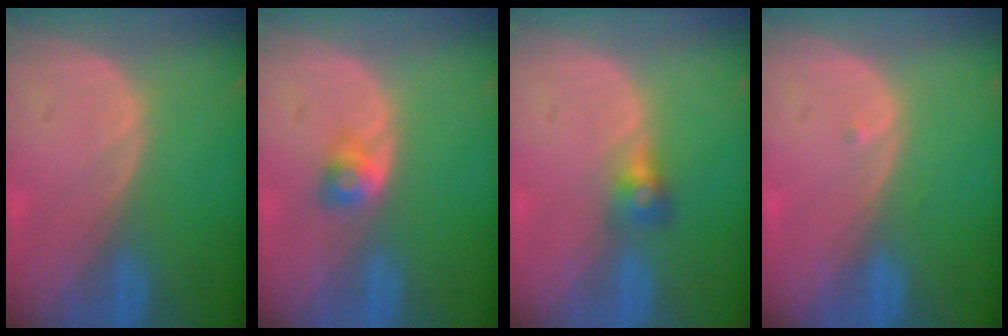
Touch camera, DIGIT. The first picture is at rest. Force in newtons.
{"total": 2.6, "press": 2.3, "slide": 1.2}
{"total": 2.7, "press": 2.5, "slide": 0.9}
{"total": 0.5, "press": 0.4, "slide": 0.3}